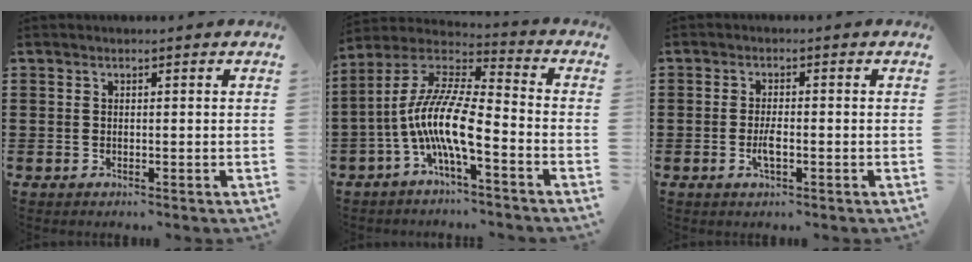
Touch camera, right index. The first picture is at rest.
{"total": 11.7, "force": [-4.6, 2.6, 10.4], "torque": [-0.233, -0.020, -0.097]}
{"total": 2.9, "force": [-0.9, 0.8, 2.7], "torque": [-0.054, -0.003, -0.018]}